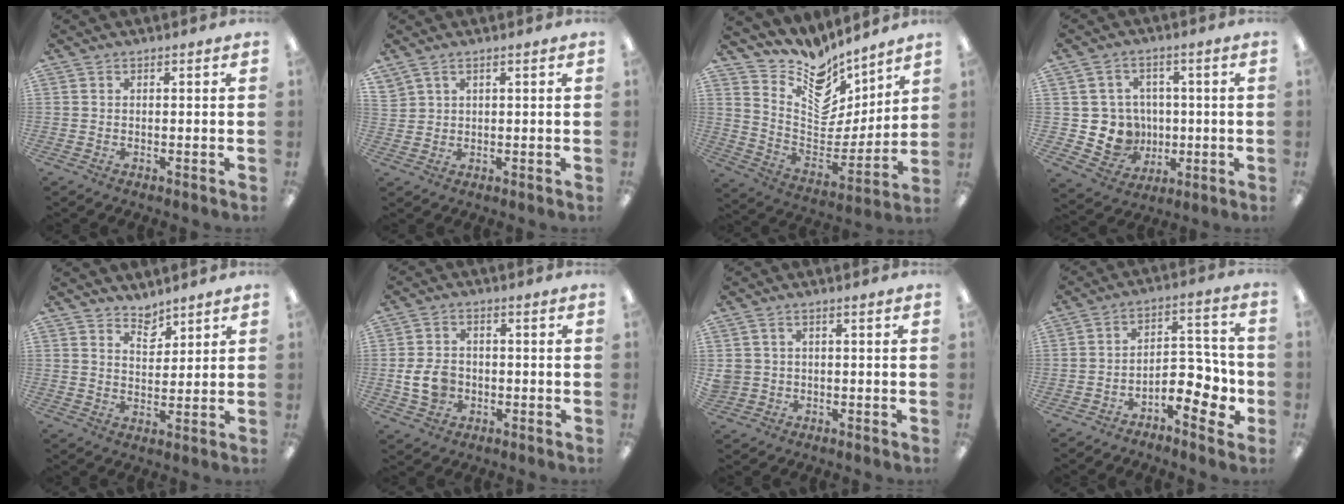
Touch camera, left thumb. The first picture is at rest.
{"total": 2.6, "force": [1.8, 1.6, 1.1], "torque": [-0.025, 0.001, 0.033]}
{"total": 11.6, "force": [9.9, 5.7, 2.2], "torque": [-0.044, -0.117, 0.177]}
{"total": 8.4, "force": [0.7, 8.3, 1.4], "torque": [-0.045, 0.001, 0.027]}
{"total": 4.7, "force": [4.2, 1.9, 0.6], "torque": [-0.001, -0.032, 0.076]}
{"total": 7.2, "force": [-1.3, 5.4, 4.6], "torque": [-0.097, 0.010, -0.021]}
{"total": 2.3, "force": [0.4, 2.1, 0.9], "torque": [-0.019, 0.005, 0.005]}
{"total": 11.9, "force": [-5.5, 6.0, 8.7], "torque": [-0.117, 0.033, -0.087]}